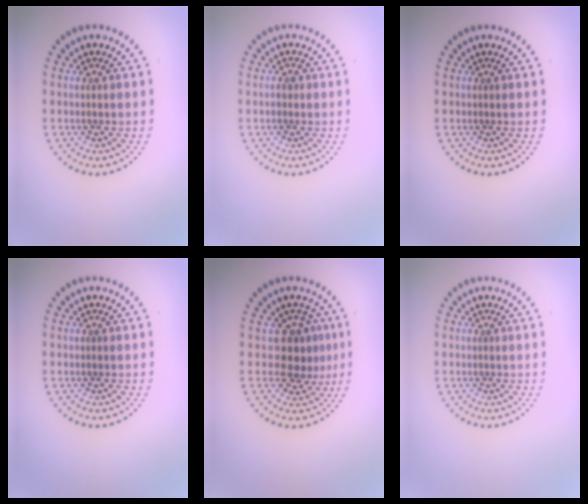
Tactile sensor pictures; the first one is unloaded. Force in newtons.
{"total": 0.9, "press": 0.9, "slide": 0.3}
{"total": 0.0}
{"total": 0.0}
{"total": 2.9, "press": 2.1, "slide": 2.0}
{"total": 0.0}